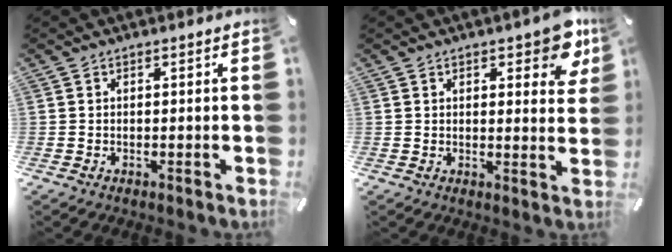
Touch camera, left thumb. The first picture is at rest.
{"total": 8.3, "force": [4.9, 3.5, 5.7], "torque": [-0.063, -0.026, 0.080]}